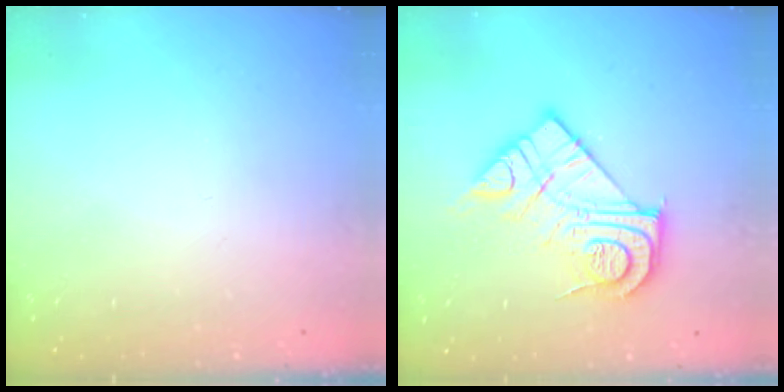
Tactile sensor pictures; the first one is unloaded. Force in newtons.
{"total": 16.8, "press": 16.7, "slide": 1.2}